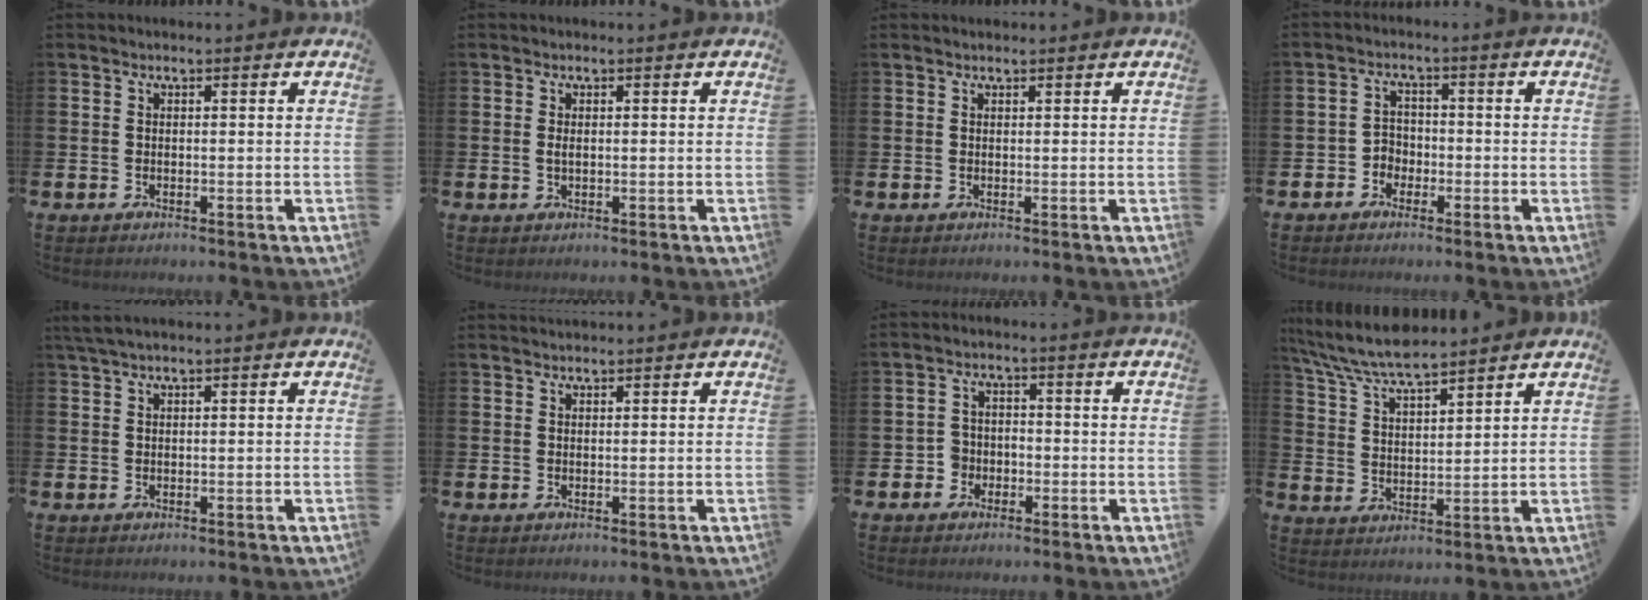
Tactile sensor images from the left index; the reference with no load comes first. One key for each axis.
{"total": 0.8, "fx": 0.1, "fy": 0.3, "fz": 0.7, "tx": -0.011, "ty": 0.003, "tz": 0.000}
{"total": 0.7, "fx": 0.6, "fy": 0.2, "fz": 0.1, "tx": 0.009, "ty": -0.002, "tz": 0.009}
{"total": 2.6, "fx": -1.8, "fy": 1.9, "fz": 0.2, "tx": -0.018, "ty": 0.008, "tz": -0.042}
{"total": 1.8, "fx": 1.4, "fy": 0.1, "fz": 1.1, "tx": -0.028, "ty": 0.006, "tz": 0.026}
{"total": 1.0, "fx": 1.0, "fy": 0.1, "fz": 0.1, "tx": 0.008, "ty": -0.003, "tz": 0.016}
{"total": 2.9, "fx": -1.6, "fy": 2.4, "fz": 0.2, "tx": -0.019, "ty": 0.010, "tz": -0.036}
{"total": 6.7, "fx": 6.4, "fy": 0.8, "fz": 2.1, "tx": -0.067, "ty": -0.031, "tz": 0.114}